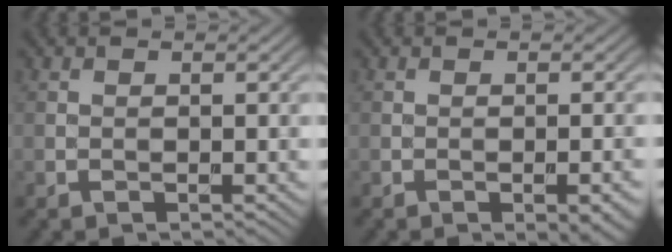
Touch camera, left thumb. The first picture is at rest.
{"total": 3.4, "force": [-1.8, 0.9, 2.8], "torque": [-0.037, 0.001, -0.023]}